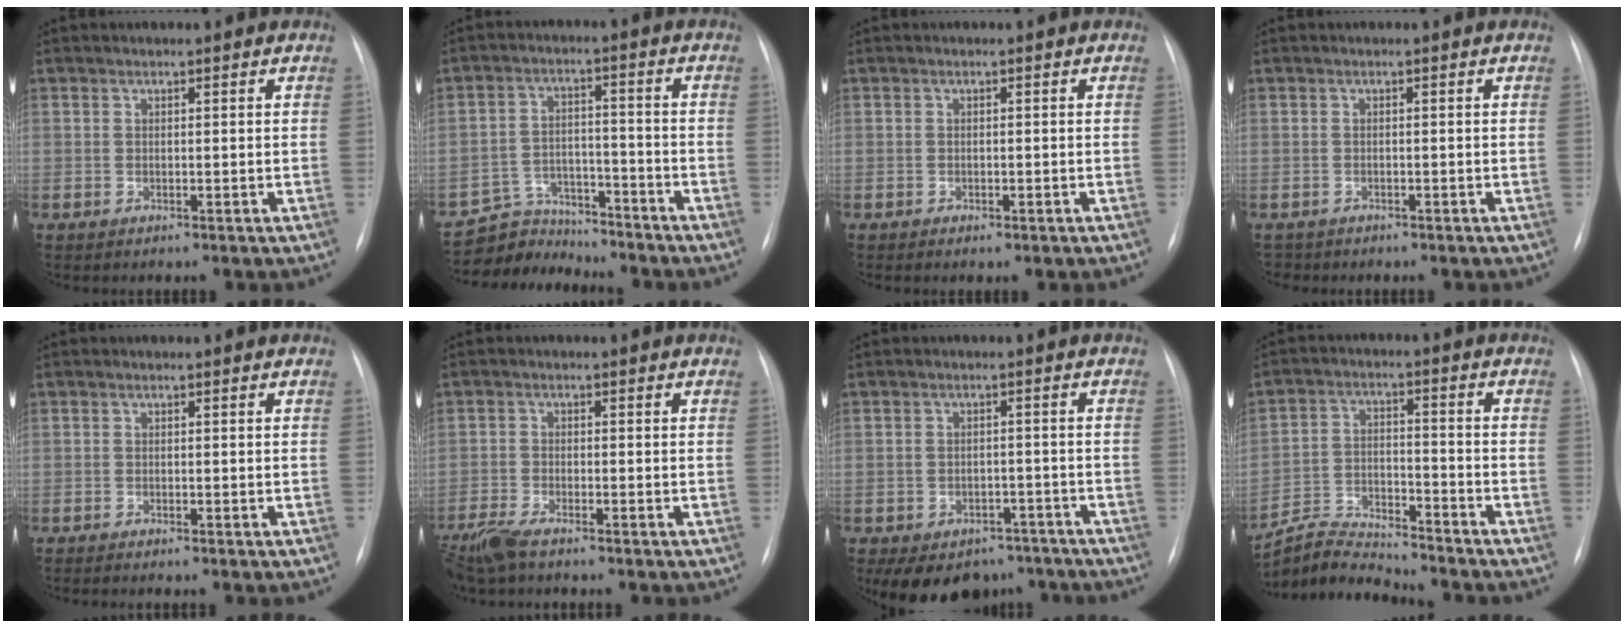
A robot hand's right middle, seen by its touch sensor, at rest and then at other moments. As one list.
[{"total": 7.6, "force": [-7.2, 2.2, -0.8], "torque": [0.015, 0.025, -0.125]}, {"total": 0.8, "force": [-0.5, 0.4, 0.5], "torque": [-0.009, 0.000, -0.005]}, {"total": 1.5, "force": [-1.3, 0.7, -0.2], "torque": [0.001, -0.002, -0.020]}, {"total": 1.8, "force": [-1.5, 0.0, 1.0], "torque": [-0.010, -0.002, -0.017]}, {"total": 5.0, "force": [-4.2, 0.8, 2.7], "torque": [-0.058, -0.017, -0.078]}, {"total": 12.9, "force": [-9.2, 7.9, 4.1], "torque": [-0.080, 0.011, -0.109]}, {"total": 8.7, "force": [-8.7, -0.4, -0.1], "torque": [-0.010, 0.013, -0.160]}]